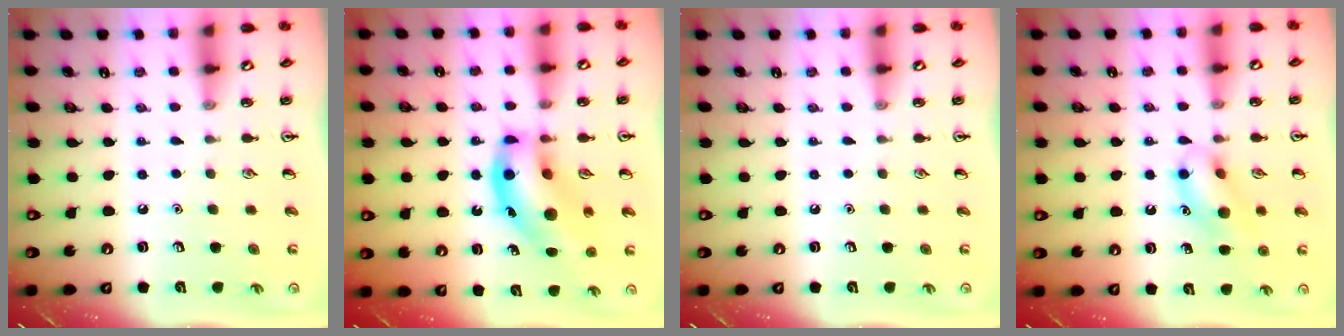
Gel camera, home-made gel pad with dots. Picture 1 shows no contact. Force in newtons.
{"total": 15.9, "press": 15.6, "slide": 3.2}
{"total": 0.0}
{"total": 12.1, "press": 12.0, "slide": 0.8}